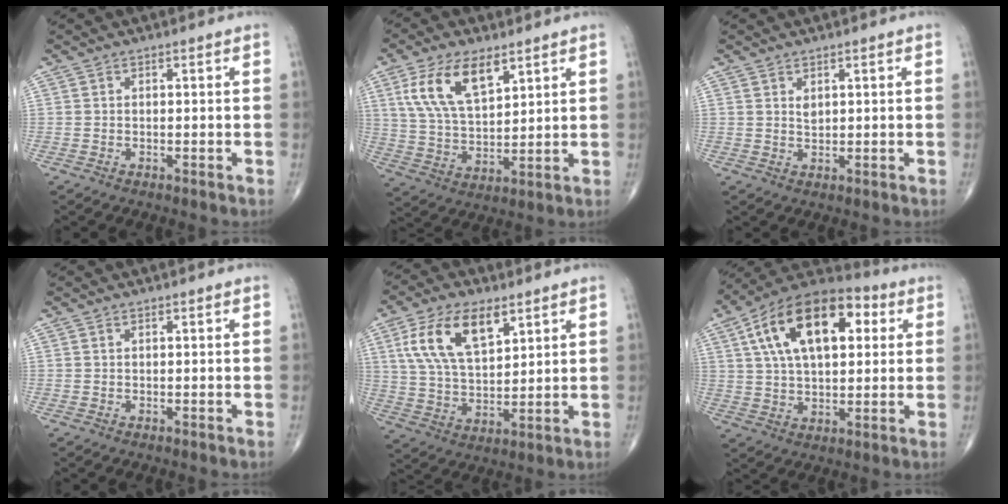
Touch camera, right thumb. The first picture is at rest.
{"total": 12.8, "force": [6.3, 6.1, 9.3], "torque": [-0.164, -0.020, 0.128]}
{"total": 1.5, "force": [0.8, 0.8, 1.0], "torque": [-0.013, -0.006, 0.018]}
{"total": 0.0}
{"total": 14.1, "force": [6.4, 6.9, 10.4], "torque": [-0.184, -0.016, 0.125]}
{"total": 20.7, "force": [6.3, 11.0, 16.3], "torque": [-0.256, 0.015, 0.096]}